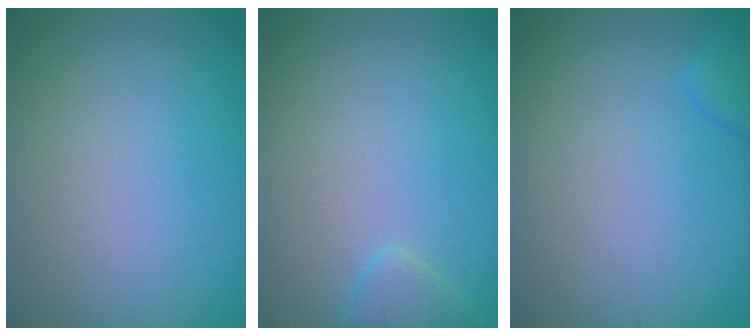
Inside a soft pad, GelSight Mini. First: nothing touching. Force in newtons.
{"total": 1.6, "press": 1.6, "slide": 0.1}
{"total": 1.6, "press": 1.6, "slide": 0.1}